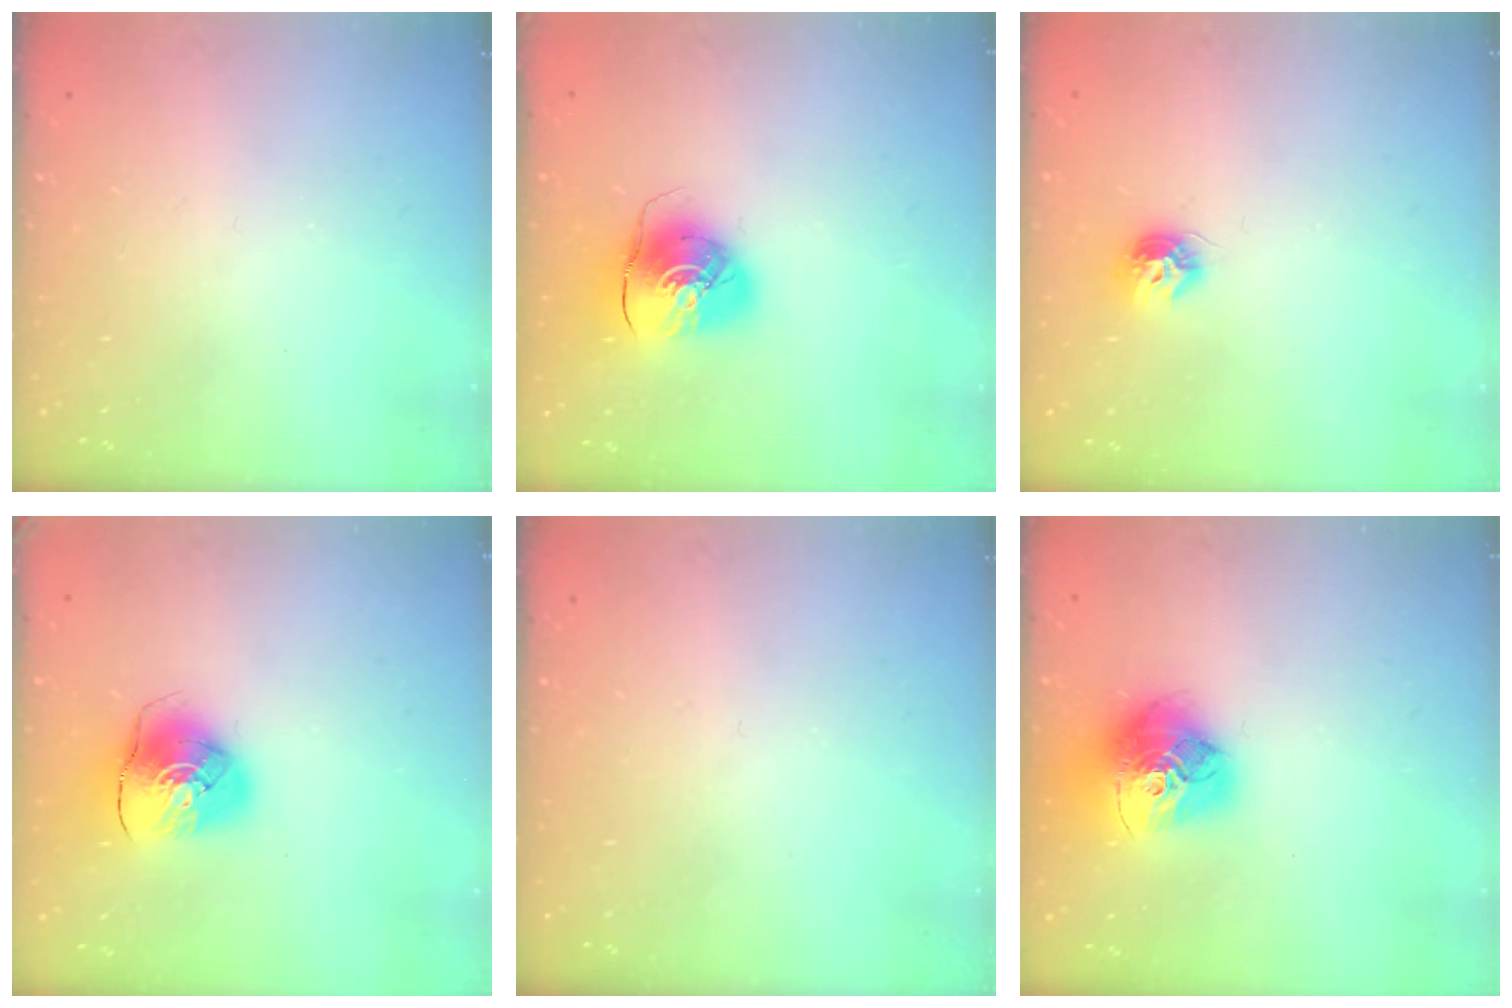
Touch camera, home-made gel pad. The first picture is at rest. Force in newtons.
{"total": 9.4, "press": 9.3, "slide": 1.3}
{"total": 7.6, "press": 7.6, "slide": 0.2}
{"total": 9.8, "press": 9.7, "slide": 1.6}
{"total": 0.0}
{"total": 18.4, "press": 18.3, "slide": 2.0}